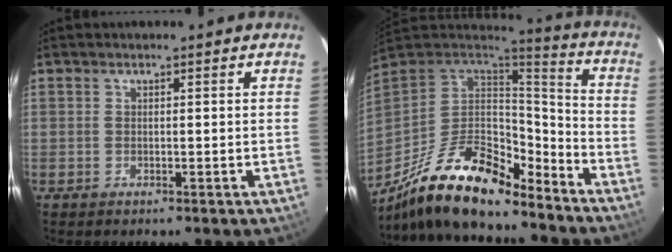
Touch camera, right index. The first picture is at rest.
{"total": 21.9, "force": [-16.2, 7.6, 12.7], "torque": [-0.247, -0.016, -0.281]}